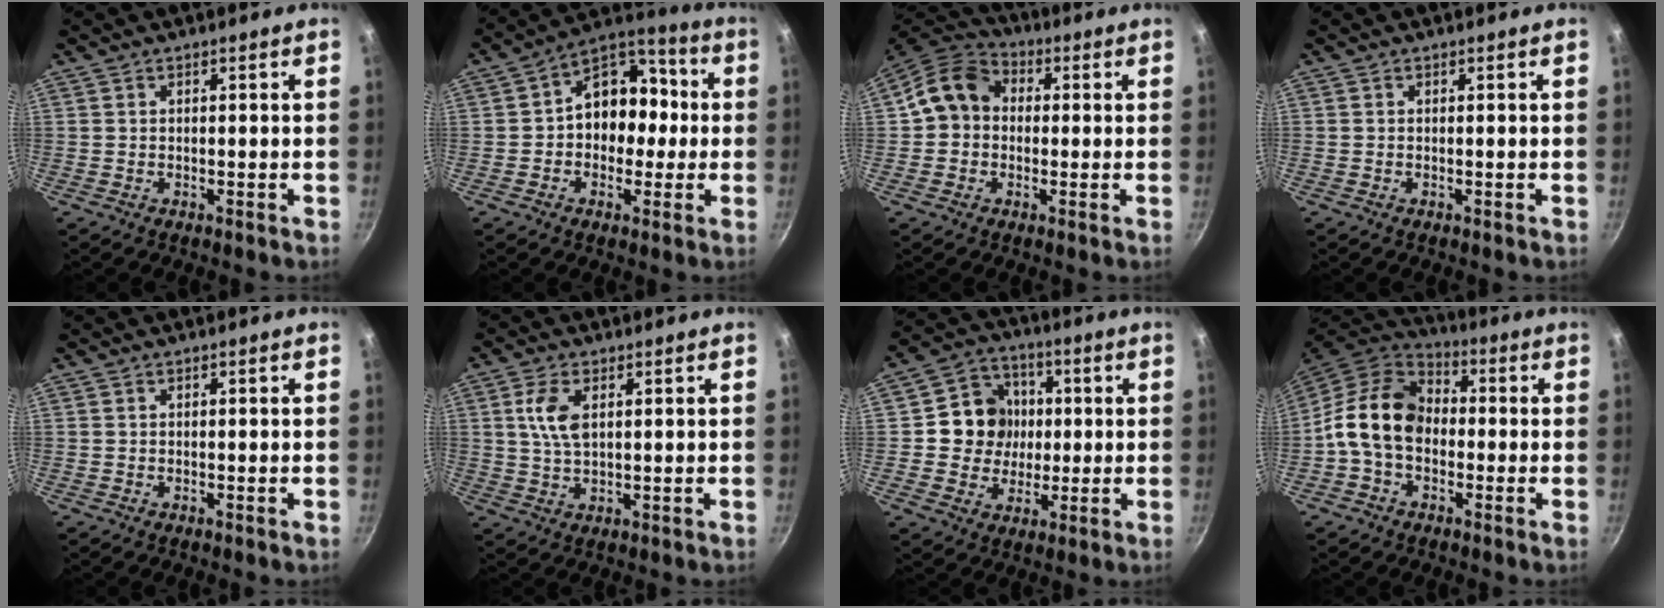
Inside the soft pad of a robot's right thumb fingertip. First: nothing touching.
{"total": 13.6, "force": [0.0, 10.5, 8.5], "torque": [-0.059, 0.047, -0.018]}
{"total": 10.2, "force": [0.5, 8.6, 5.4], "torque": [-0.065, 0.027, -0.013]}
{"total": 0.0}
{"total": 0.0}
{"total": 6.1, "force": [1.7, 3.2, 4.9], "torque": [-0.095, -0.002, 0.034]}
{"total": 11.4, "force": [1.0, 10.5, 4.3], "torque": [-0.029, 0.011, 0.006]}
{"total": 12.9, "force": [-1.0, 9.6, 8.6], "torque": [-0.124, 0.033, -0.039]}